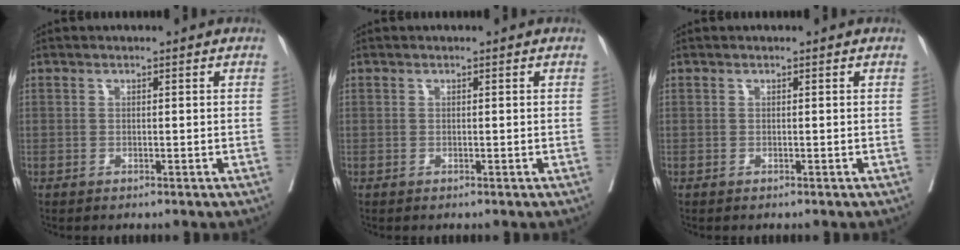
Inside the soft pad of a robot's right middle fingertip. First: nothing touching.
{"total": 0.0}
{"total": 0.0}